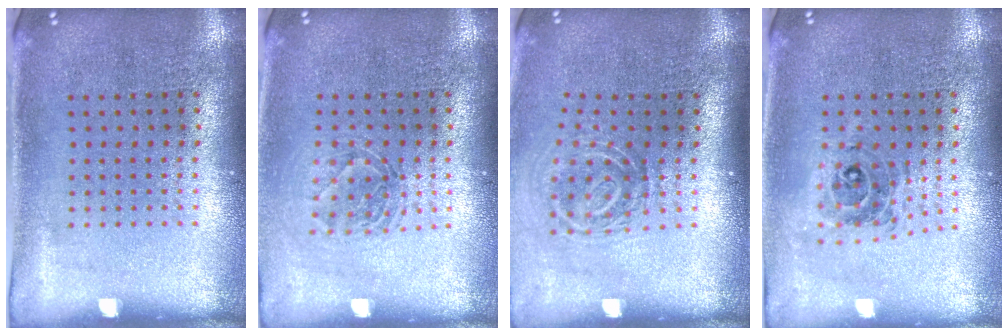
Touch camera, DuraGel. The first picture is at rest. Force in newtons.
{"total": 1.3, "press": 1.2, "slide": 0.6}
{"total": 1.8, "press": 1.2, "slide": 1.4}
{"total": 0.7, "press": 0.7, "slide": 0.1}